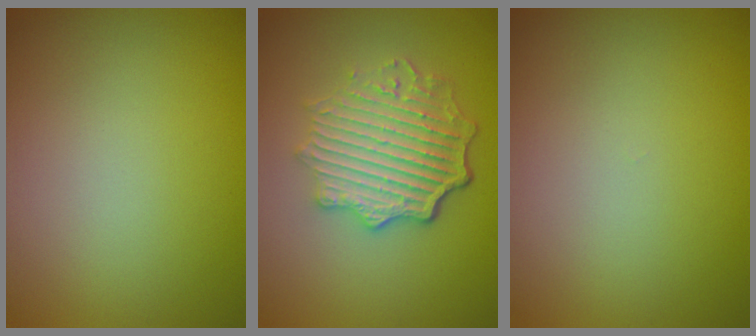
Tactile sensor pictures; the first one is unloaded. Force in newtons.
{"total": 6.0, "press": 4.5, "slide": 4.0}
{"total": 0.0}